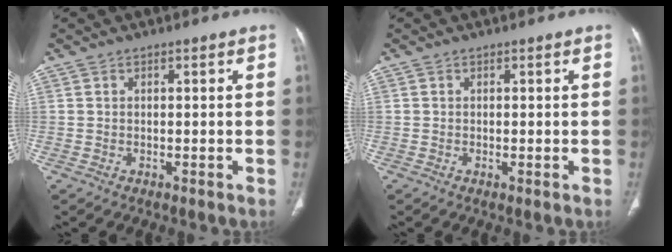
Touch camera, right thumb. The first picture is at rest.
{"total": 0.6, "force": [-0.1, 0.1, 0.6], "torque": [-0.014, -0.003, -0.001]}